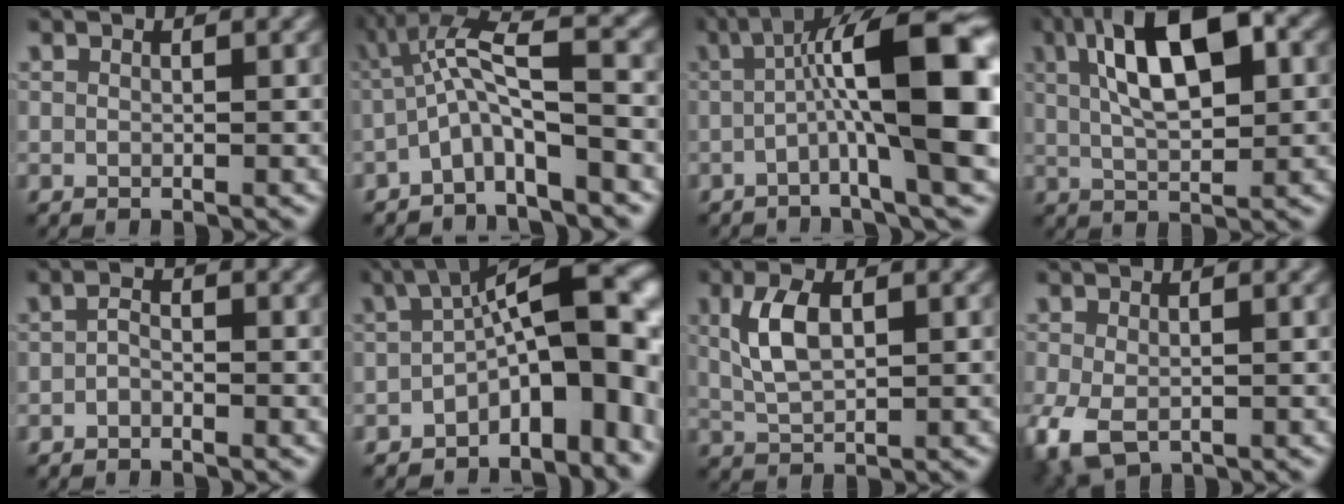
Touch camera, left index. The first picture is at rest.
{"total": 6.0, "force": [-1.7, 1.0, 5.7], "torque": [-0.107, 0.025, -0.046]}
{"total": 12.6, "force": [-0.6, 2.9, 12.3], "torque": [-0.179, 0.028, -0.015]}
{"total": 9.8, "force": [3.0, 3.8, 8.6], "torque": [-0.144, 0.017, 0.044]}
{"total": 1.0, "force": [-0.6, 0.4, 0.7], "torque": [-0.015, 0.003, -0.015]}
{"total": 9.2, "force": [-2.1, 3.9, 8.1], "torque": [-0.116, 0.020, -0.042]}
{"total": 4.0, "force": [0.9, 1.9, 3.4], "torque": [-0.077, 0.006, 0.019]}
{"total": 4.2, "force": [-1.4, 2.7, 2.9], "torque": [-0.077, -0.016, -0.026]}